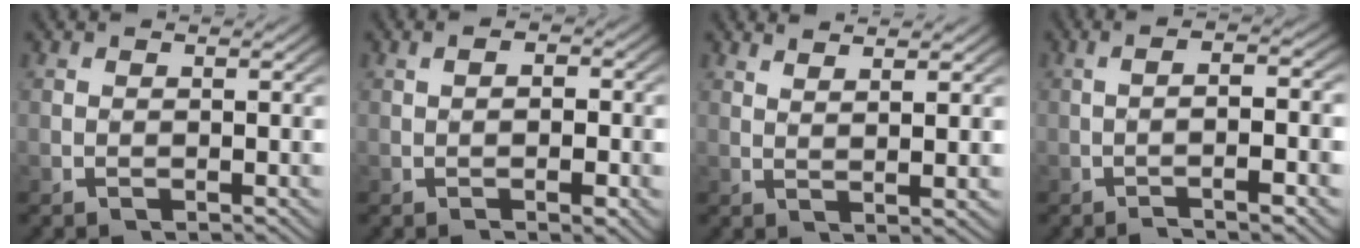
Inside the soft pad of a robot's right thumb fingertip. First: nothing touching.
{"total": 2.5, "force": [-0.5, 1.5, 1.9], "torque": [-0.025, -0.001, -0.010]}
{"total": 2.8, "force": [2.3, -0.1, 1.5], "torque": [-0.028, 0.002, 0.046]}
{"total": 5.1, "force": [-0.9, 1.2, 4.8], "torque": [-0.068, 0.017, -0.021]}